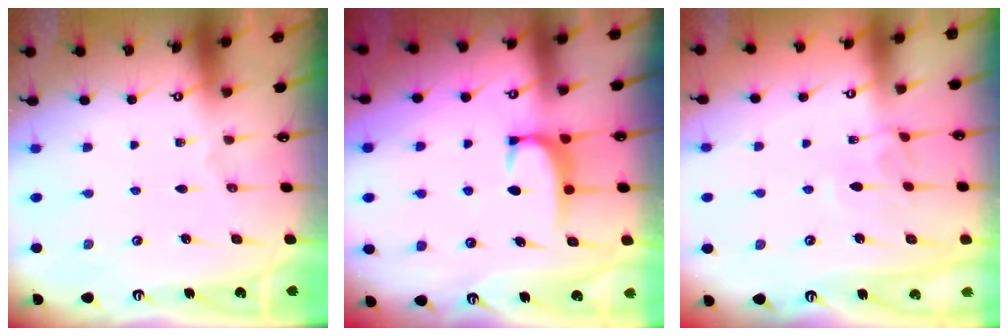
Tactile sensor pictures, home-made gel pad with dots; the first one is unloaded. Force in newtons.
{"total": 1.9, "press": 1.9, "slide": 0.4}
{"total": 4.3, "press": 4.3, "slide": 0.1}